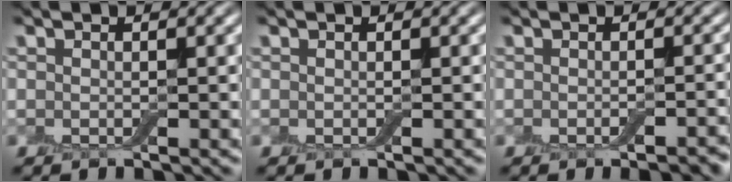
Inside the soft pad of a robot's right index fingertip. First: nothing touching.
{"total": 0.0}
{"total": 2.5, "force": [-1.2, 0.7, 2.0], "torque": [-0.024, -0.002, -0.015]}